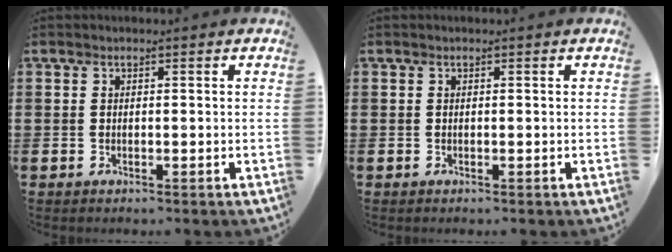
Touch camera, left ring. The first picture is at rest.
{"total": 0.0}